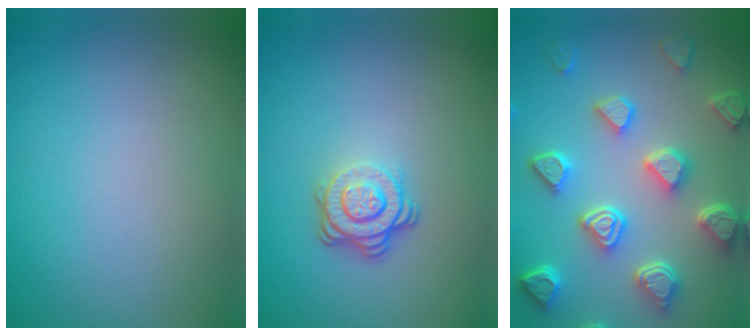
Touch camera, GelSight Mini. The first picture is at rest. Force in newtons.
{"total": 3.8, "press": 2.6, "slide": 2.7}
{"total": 7.4, "press": 5.9, "slide": 4.5}